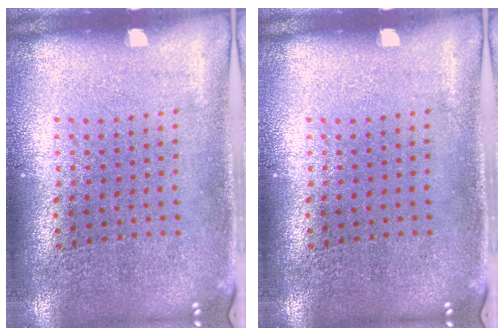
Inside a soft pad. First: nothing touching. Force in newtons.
{"total": 0.0}